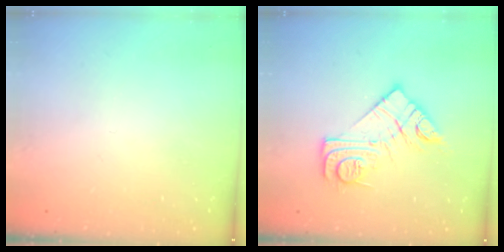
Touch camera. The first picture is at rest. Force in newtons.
{"total": 13.6, "press": 13.6, "slide": 0.9}